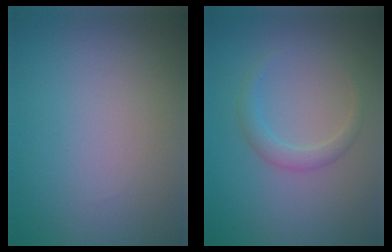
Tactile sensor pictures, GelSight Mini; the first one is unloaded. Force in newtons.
{"total": 1.7, "press": 1.7, "slide": 0.2}